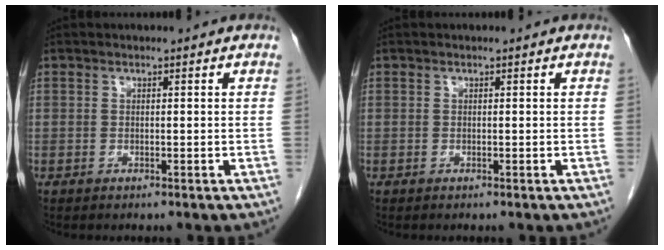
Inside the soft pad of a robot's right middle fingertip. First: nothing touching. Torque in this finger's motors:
{"motor_torque": [-0.07, 0.06, -0.01, 0.00]}